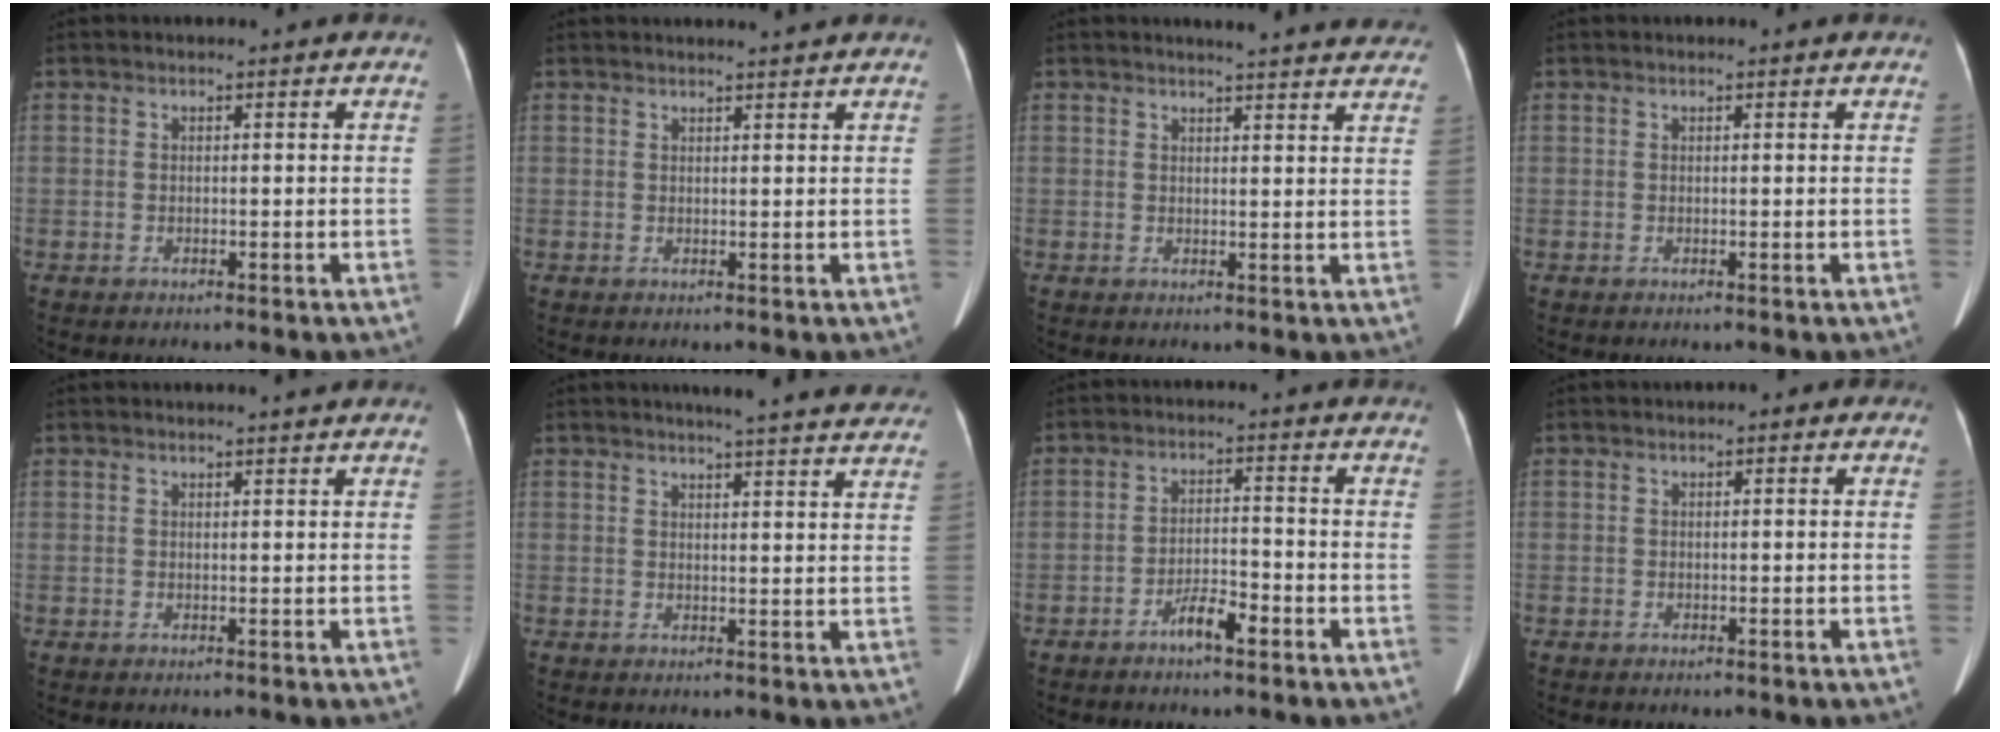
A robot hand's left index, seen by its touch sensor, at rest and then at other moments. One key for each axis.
{"total": 3.0, "fx": 2.9, "fy": -0.4, "fz": 0.8, "tx": -0.011, "ty": 0.011, "tz": 0.038}
{"total": 13.6, "fx": 12.8, "fy": 1.6, "fz": 4.3, "tx": -0.037, "ty": -0.013, "tz": 0.133}
{"total": 0.0}
{"total": 1.1, "fx": 1.0, "fy": -0.3, "fz": 0.3, "tx": -0.011, "ty": 0.000, "tz": 0.017}
{"total": 15.9, "fx": 14.6, "fy": 1.1, "fz": 6.1, "tx": -0.069, "ty": -0.013, "tz": 0.161}
{"total": 4.2, "fx": -2.8, "fy": 0.9, "fz": 3.0, "tx": -0.058, "ty": 0.003, "tz": -0.050}
{"total": 1.0, "fx": -0.4, "fy": 0.8, "fz": 0.4, "tx": 0.003, "ty": 0.010, "tz": -0.011}